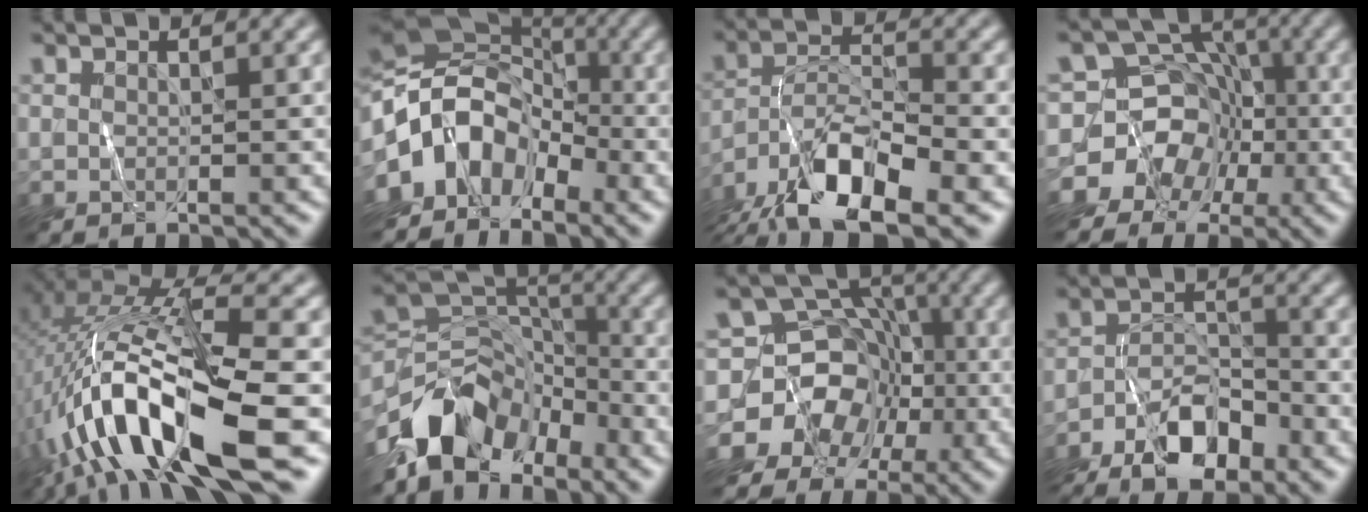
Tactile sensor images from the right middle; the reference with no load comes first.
{"total": 7.1, "force": [-3.8, 5.0, 3.2], "torque": [-0.047, 0.012, -0.087]}
{"total": 9.0, "force": [-6.0, 3.4, 5.7], "torque": [-0.098, 0.002, -0.113]}
{"total": 8.0, "force": [-3.9, 6.9, 0.6], "torque": [0.006, 0.006, -0.084]}
{"total": 13.4, "force": [-4.8, 3.1, 12.1], "torque": [-0.242, 0.014, -0.071]}
{"total": 7.6, "force": [-5.7, 4.1, 2.9], "torque": [-0.039, 0.001, -0.115]}
{"total": 8.8, "force": [-4.2, 7.7, 1.3], "torque": [-0.007, 0.001, -0.090]}
{"total": 7.2, "force": [-5.3, 2.8, 4.0], "torque": [-0.067, -0.001, -0.093]}